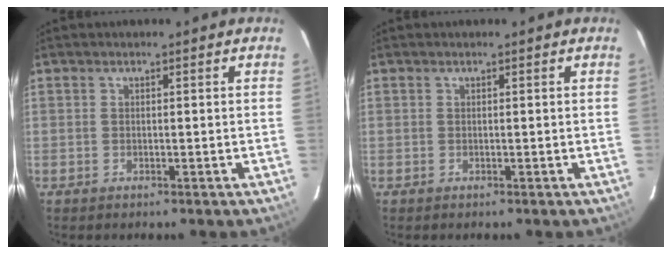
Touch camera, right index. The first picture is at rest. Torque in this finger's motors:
{"motor_torque": [0.16, -0.05, 0.03, 0.01]}